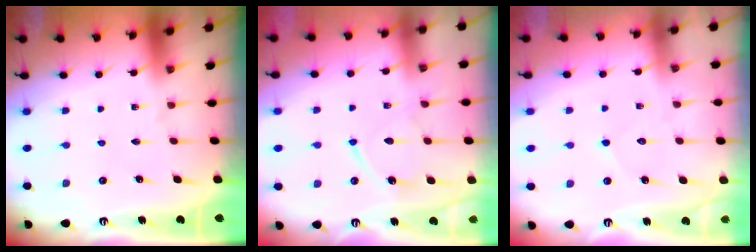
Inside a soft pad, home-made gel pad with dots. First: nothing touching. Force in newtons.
{"total": 9.6, "press": 9.6, "slide": 1.1}
{"total": 4.4, "press": 4.4, "slide": 0.3}